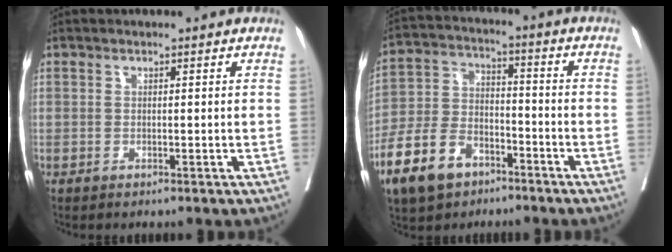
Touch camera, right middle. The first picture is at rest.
{"total": 11.1, "force": [-6.7, 6.5, 6.0], "torque": [-0.138, 0.003, -0.125]}